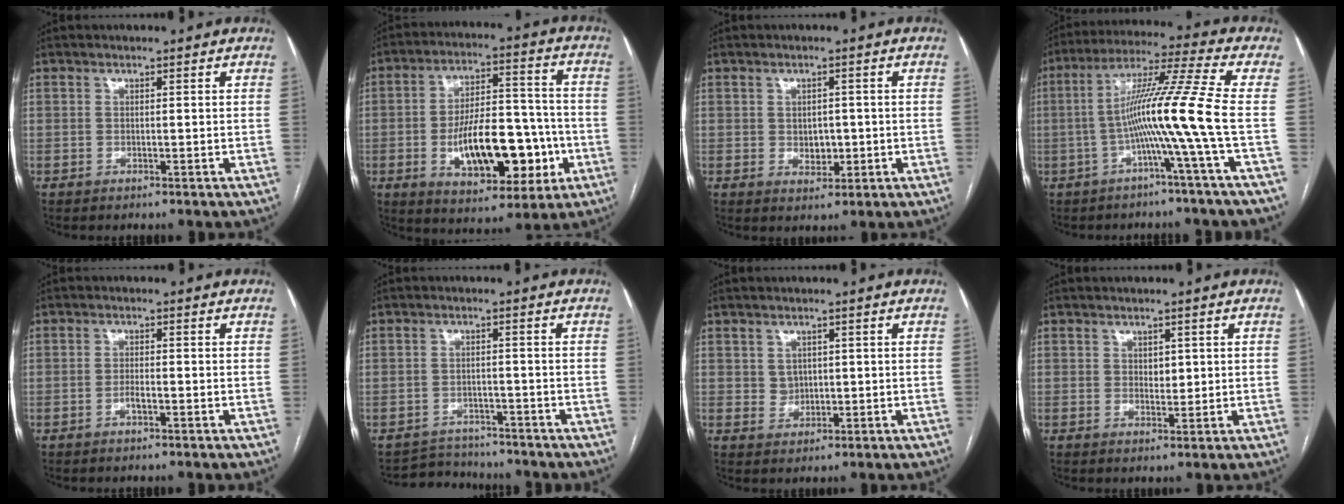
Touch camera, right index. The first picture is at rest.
{"total": 16.6, "force": [-4.2, 7.1, 14.5], "torque": [-0.231, 0.019, -0.054]}
{"total": 3.1, "force": [-0.3, 2.3, 2.1], "torque": [-0.026, 0.000, 0.004]}
{"total": 12.1, "force": [-2.6, -3.2, 11.3], "torque": [-0.202, 0.014, -0.050]}
{"total": 1.7, "force": [-0.8, 0.4, 1.4], "torque": [-0.027, 0.002, -0.014]}
{"total": 4.7, "force": [-4.4, 1.5, -0.9], "torque": [0.017, 0.011, -0.068]}
{"total": 2.3, "force": [0.5, 2.0, 0.9], "torque": [-0.017, -0.001, 0.014]}
{"total": 1.8, "force": [0.5, 1.2, 1.2], "torque": [-0.014, -0.004, 0.009]}